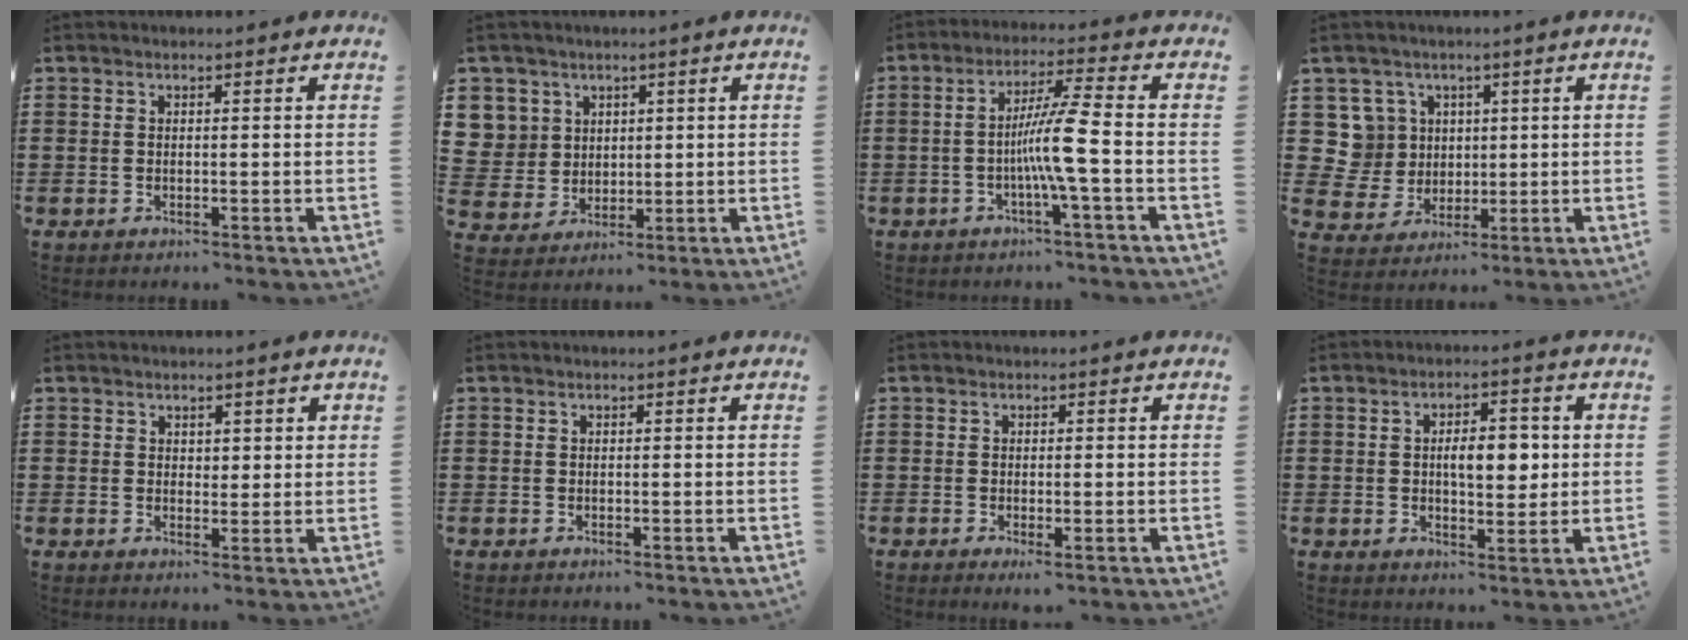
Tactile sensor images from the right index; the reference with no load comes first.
{"total": 6.5, "force": [2.0, 6.1, 0.4], "torque": [-0.050, 0.007, 0.040]}
{"total": 7.5, "force": [-1.8, -0.7, 7.3], "torque": [-0.134, -0.010, -0.038]}
{"total": 8.1, "force": [2.2, 7.5, 2.2], "torque": [-0.086, 0.010, 0.043]}
{"total": 1.8, "force": [1.2, 1.3, 0.2], "torque": [-0.001, 0.005, 0.022]}
{"total": 0.0}
{"total": 0.9, "force": [-0.3, 0.1, 0.9], "torque": [-0.018, -0.006, -0.003]}
{"total": 6.0, "force": [0.4, 2.8, 5.3], "torque": [-0.080, 0.000, -0.002]}